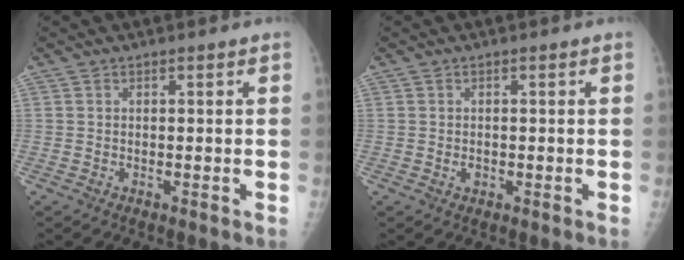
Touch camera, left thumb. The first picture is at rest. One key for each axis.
{"total": 1.0, "fx": -0.1, "fy": 0.8, "fz": 0.6, "tx": -0.008, "ty": 0.000, "tz": 0.000}